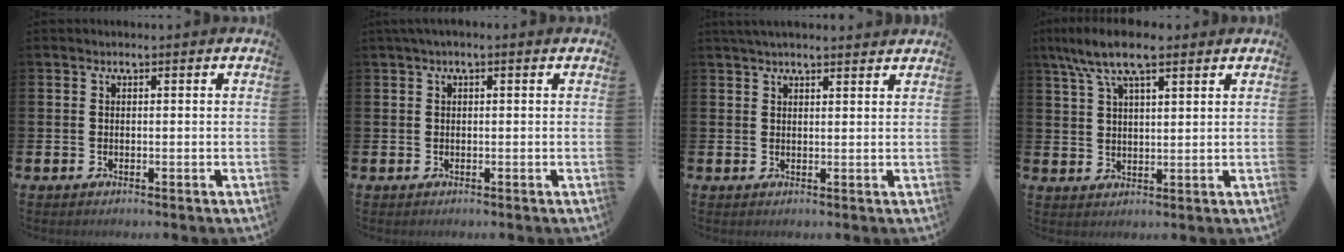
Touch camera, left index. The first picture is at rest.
{"total": 0.7, "force": [0.1, 0.2, 0.6], "torque": [-0.013, 0.004, 0.000]}
{"total": 2.6, "force": [2.4, 0.4, 0.7], "torque": [-0.019, -0.002, 0.045]}
{"total": 8.2, "force": [6.2, 2.3, 4.8], "torque": [-0.093, -0.013, 0.109]}